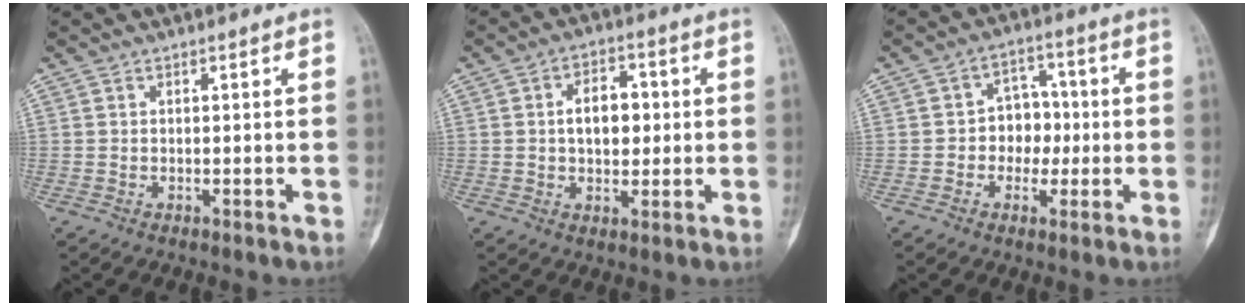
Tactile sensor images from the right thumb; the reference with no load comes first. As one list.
[{"total": 8.0, "force": [0.7, 5.1, 6.2], "torque": [-0.068, 0.008, 0.010]}, {"total": 7.2, "force": [-0.6, 5.8, 4.1], "torque": [-0.013, 0.020, -0.018]}]